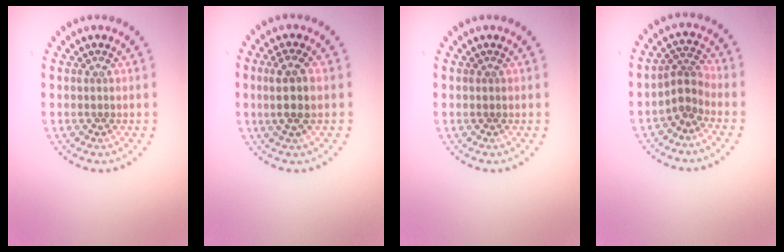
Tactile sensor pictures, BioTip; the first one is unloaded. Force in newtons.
{"total": 3.0, "press": 2.7, "slide": 1.2}
{"total": 0.0}
{"total": 2.3, "press": 1.6, "slide": 1.7}